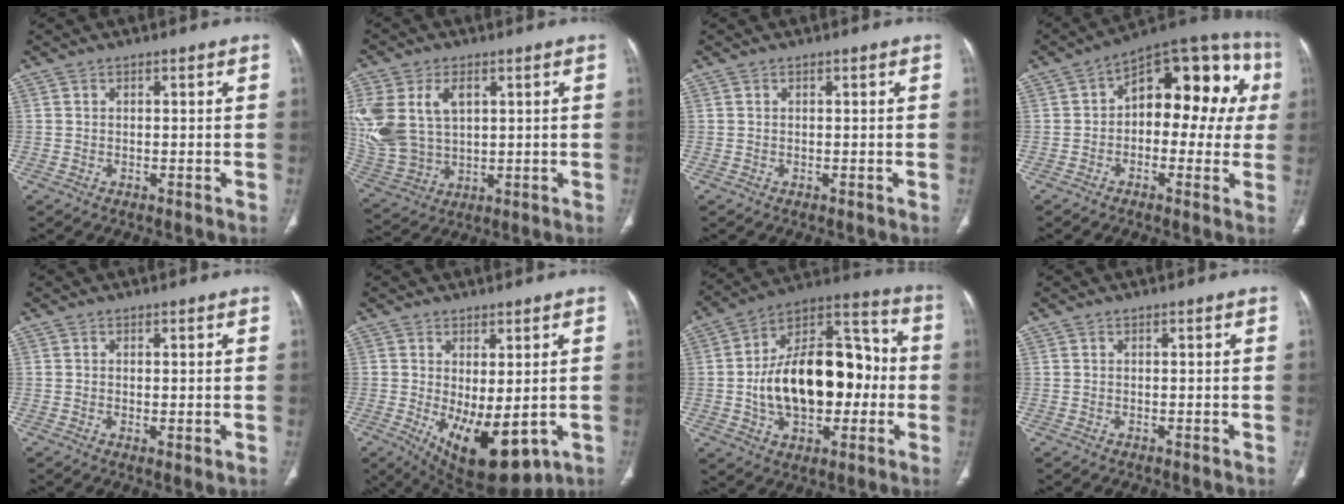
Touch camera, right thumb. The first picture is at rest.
{"total": 17.9, "force": [4.5, 12.3, 12.2], "torque": [-0.291, 0.002, 0.106]}
{"total": 0.0}
{"total": 18.5, "force": [2.2, 10.5, 15.1], "torque": [-0.142, 0.045, 0.018]}
{"total": 1.8, "force": [-0.1, 0.5, 1.7], "torque": [-0.037, -0.010, -0.001]}
{"total": 13.3, "force": [-2.9, 6.0, 11.6], "torque": [-0.170, -0.020, -0.016]}
{"total": 24.7, "force": [-1.6, 14.7, 19.8], "torque": [-0.295, 0.040, -0.018]}
{"total": 0.0}